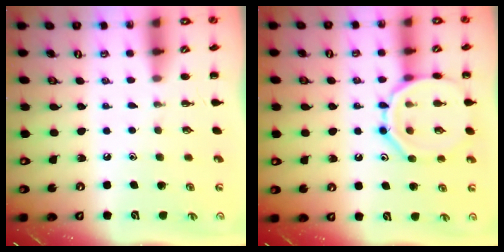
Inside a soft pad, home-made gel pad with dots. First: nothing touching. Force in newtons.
{"total": 12.8, "press": 12.7, "slide": 1.2}